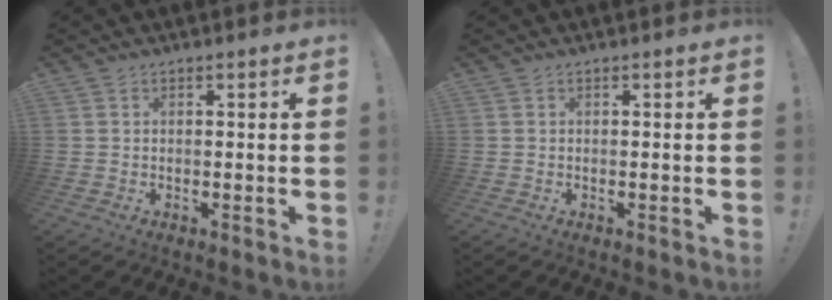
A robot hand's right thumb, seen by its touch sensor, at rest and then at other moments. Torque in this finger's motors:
{"motor_torque": [0.00, 0.00, 0.00, 0.00, 0.00]}